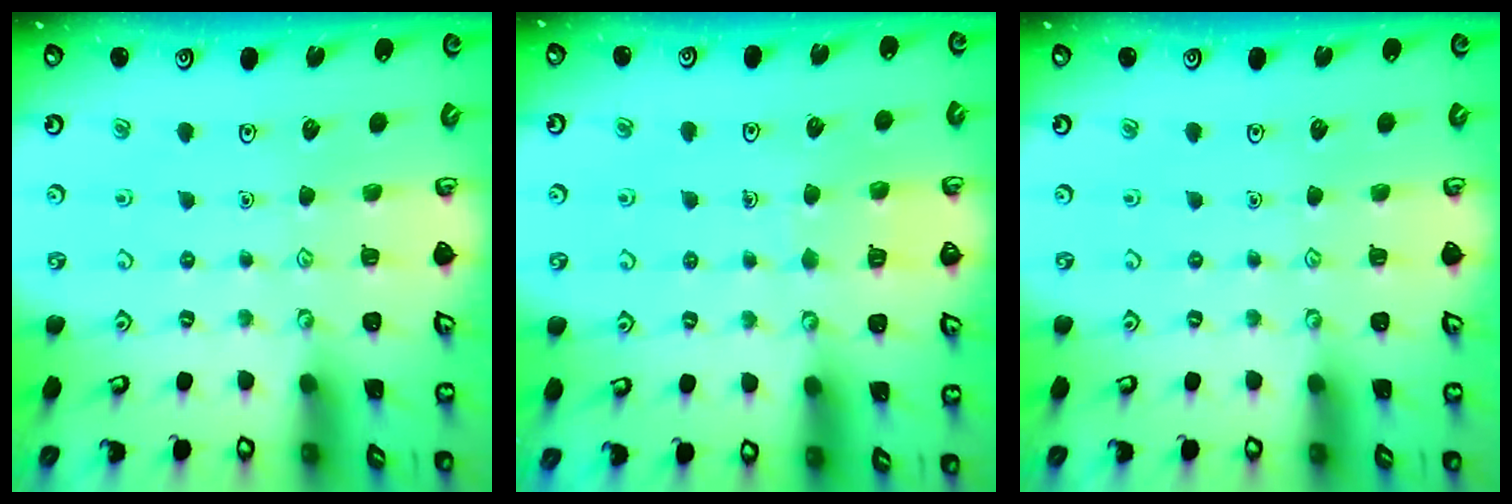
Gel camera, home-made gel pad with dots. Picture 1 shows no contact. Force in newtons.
{"total": 4.2, "press": 4.2, "slide": 0.3}
{"total": 0.0}